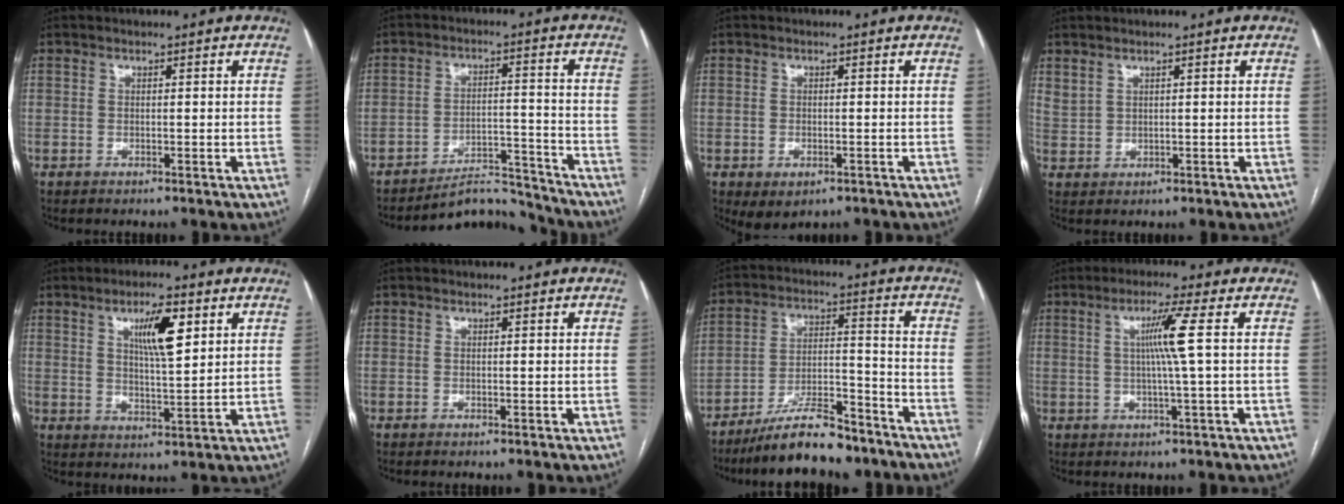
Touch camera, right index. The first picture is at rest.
{"total": 8.1, "force": [-8.0, 1.1, -0.3], "torque": [0.012, 0.032, -0.127]}
{"total": 3.4, "force": [-1.6, 2.1, 2.2], "torque": [-0.033, -0.004, -0.009]}
{"total": 2.1, "force": [1.7, 1.0, 0.7], "torque": [-0.016, 0.003, 0.042]}
{"total": 7.9, "force": [3.4, 1.5, 6.9], "torque": [-0.120, 0.001, 0.058]}
{"total": 0.0}
{"total": 13.3, "force": [-10.9, 2.8, 7.0], "torque": [-0.117, 0.010, -0.185]}
{"total": 5.8, "force": [0.9, -1.5, 5.5], "torque": [-0.101, 0.002, 0.019]}